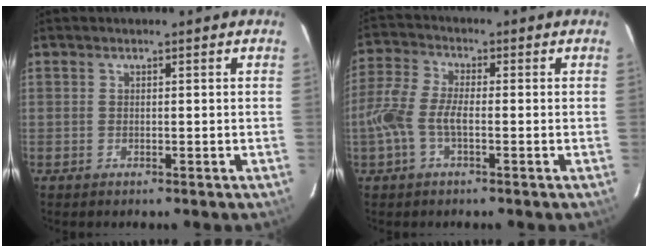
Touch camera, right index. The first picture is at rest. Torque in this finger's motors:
{"motor_torque": [1.10, -0.23, 0.58, 0.14]}